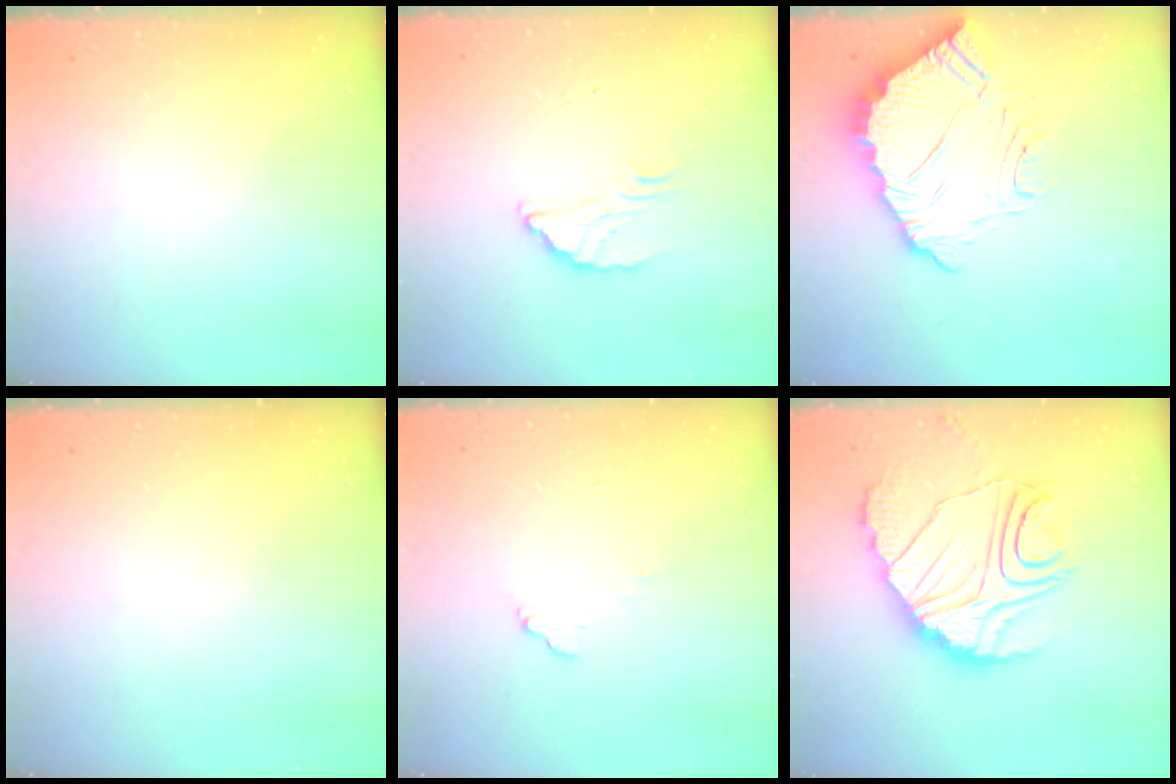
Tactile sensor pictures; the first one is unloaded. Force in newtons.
{"total": 2.6, "press": 2.6, "slide": 0.1}
{"total": 10.6, "press": 10.6, "slide": 0.8}
{"total": 0.0}
{"total": 6.2, "press": 6.2, "slide": 0.3}
{"total": 15.6, "press": 15.6, "slide": 1.0}